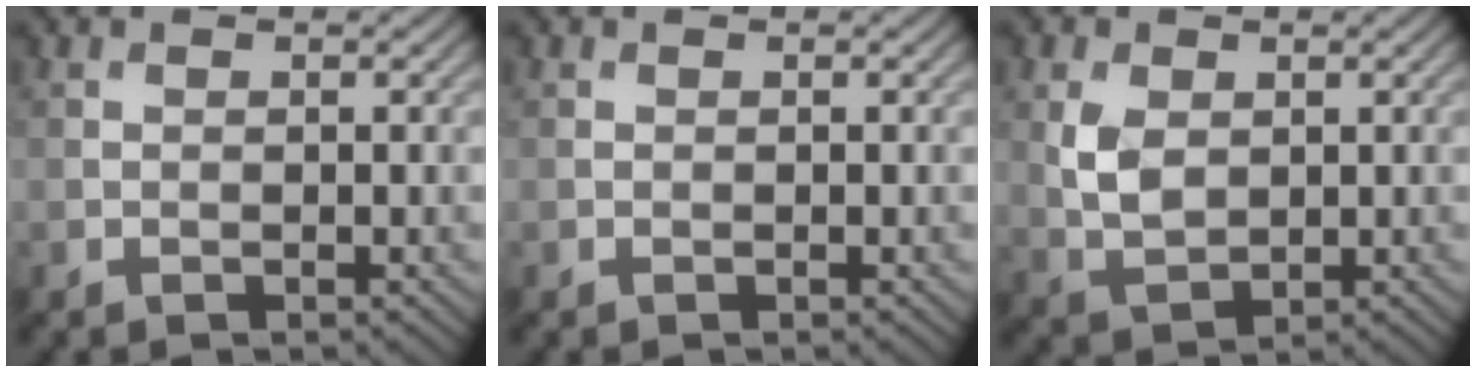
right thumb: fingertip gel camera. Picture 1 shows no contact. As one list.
[{"total": 0.0}, {"total": 4.2, "force": [0.9, 2.8, 3.0], "torque": [-0.072, -0.002, 0.019]}]